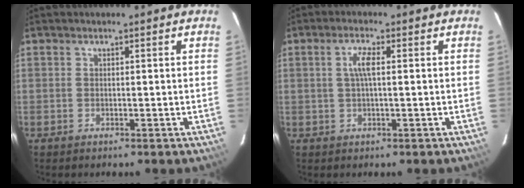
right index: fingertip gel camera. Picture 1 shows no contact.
{"total": 3.3, "force": [0.5, 0.5, 3.2], "torque": [-0.064, 0.004, 0.008]}